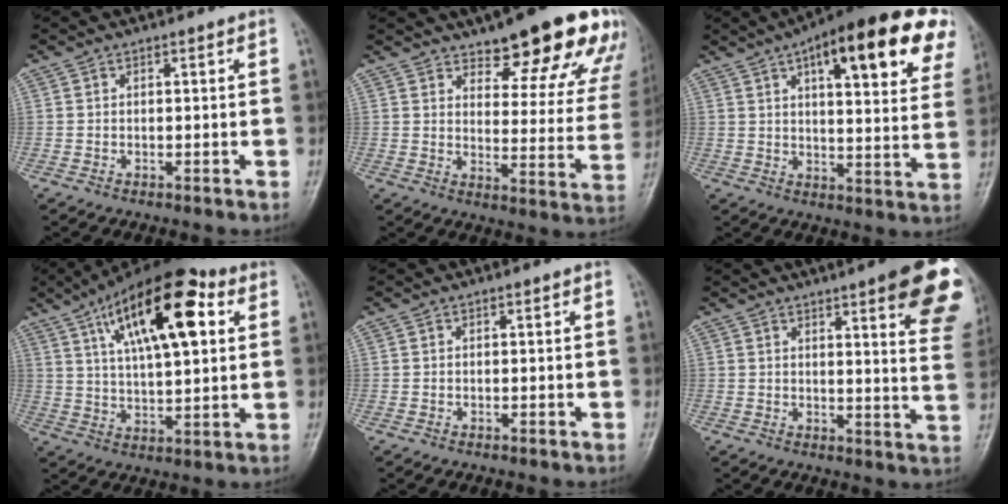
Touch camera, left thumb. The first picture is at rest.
{"total": 20.1, "force": [14.4, 6.5, 12.5], "torque": [-0.109, -0.075, 0.176]}
{"total": 23.3, "force": [11.4, 7.6, 18.8], "torque": [-0.230, -0.008, 0.153]}
{"total": 20.2, "force": [7.9, 8.4, 16.7], "torque": [-0.246, -0.004, 0.125]}
{"total": 0.0}
{"total": 17.1, "force": [9.0, 3.4, 14.1], "torque": [-0.149, -0.038, 0.096]}